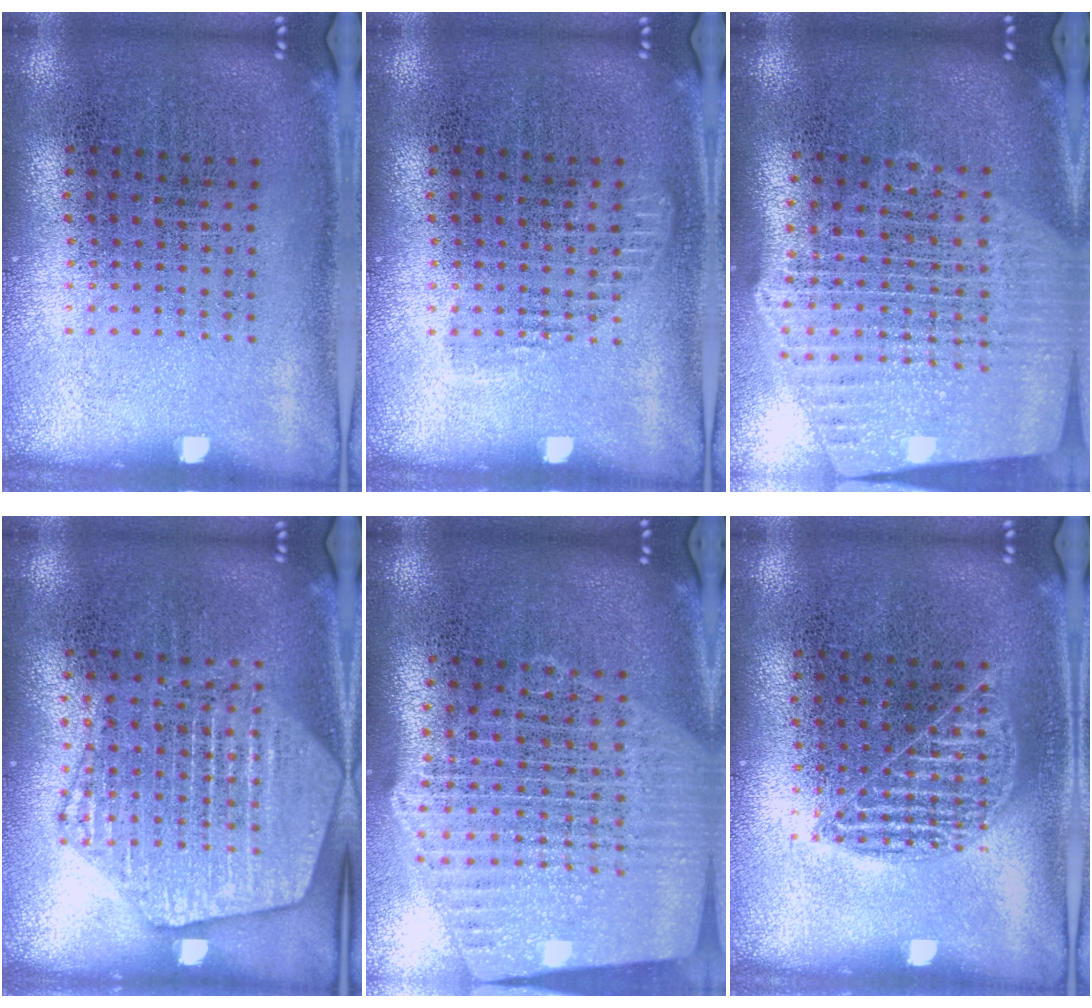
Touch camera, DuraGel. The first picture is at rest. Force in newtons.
{"total": 0.8, "press": 0.8, "slide": 0.2}
{"total": 2.7, "press": 2.3, "slide": 1.4}
{"total": 2.2, "press": 2.2, "slide": 0.3}
{"total": 2.7, "press": 2.3, "slide": 1.4}
{"total": 1.5, "press": 1.5, "slide": 0.3}